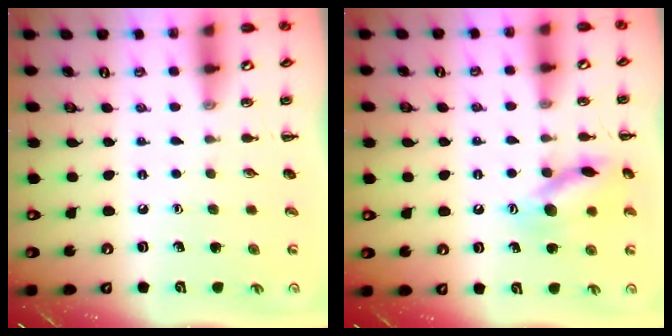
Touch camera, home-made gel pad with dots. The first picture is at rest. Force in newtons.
{"total": 12.8, "press": 12.8, "slide": 1.2}